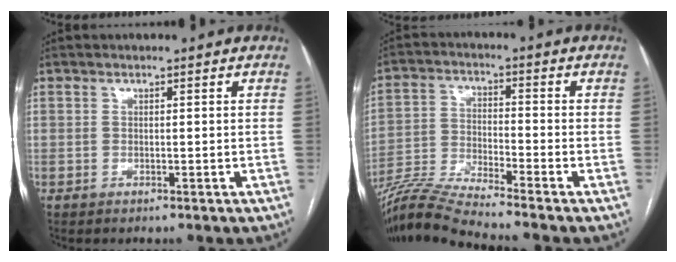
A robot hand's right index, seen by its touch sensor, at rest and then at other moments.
{"total": 10.0, "force": [-9.2, -2.4, 3.0], "torque": [-0.061, -0.011, -0.177]}